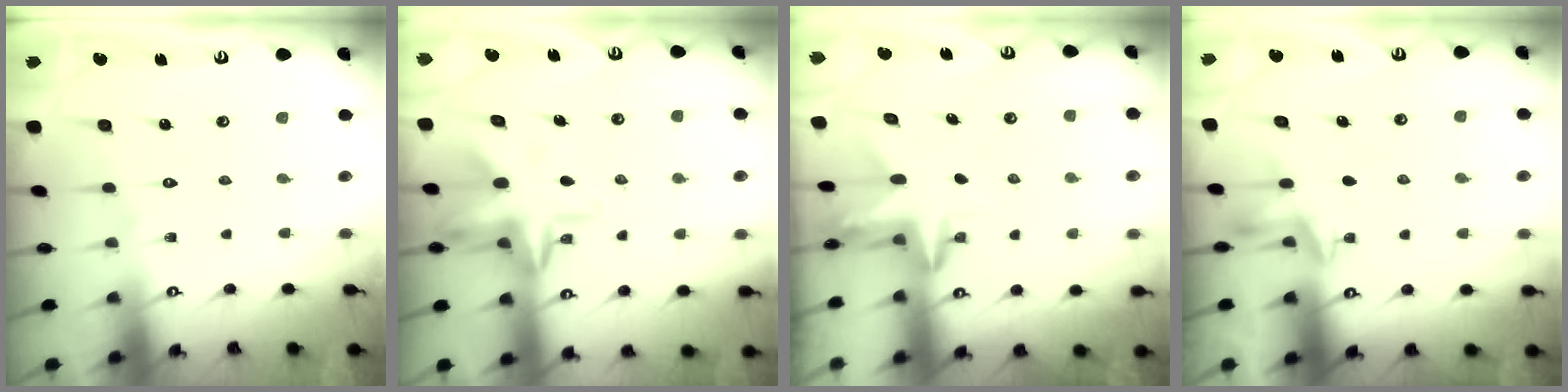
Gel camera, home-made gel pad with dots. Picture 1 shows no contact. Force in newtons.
{"total": 8.8, "press": 8.4, "slide": 2.5}
{"total": 3.3, "press": 3.3, "slide": 0.3}
{"total": 3.6, "press": 3.5, "slide": 0.6}